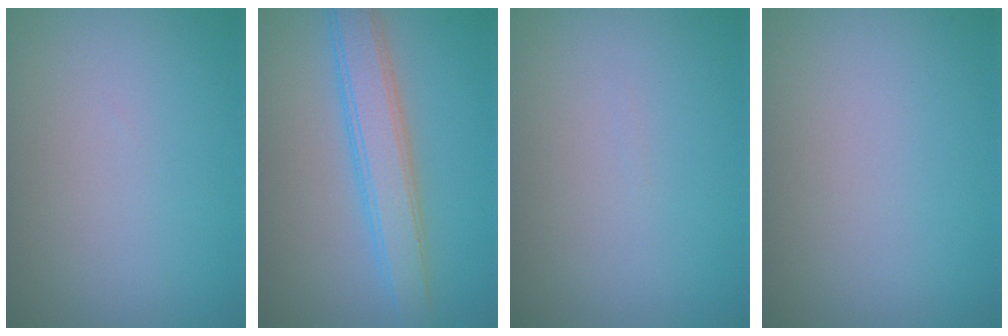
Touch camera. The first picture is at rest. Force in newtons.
{"total": 4.5, "press": 4.5, "slide": 0.2}
{"total": 0.0}
{"total": 0.0}